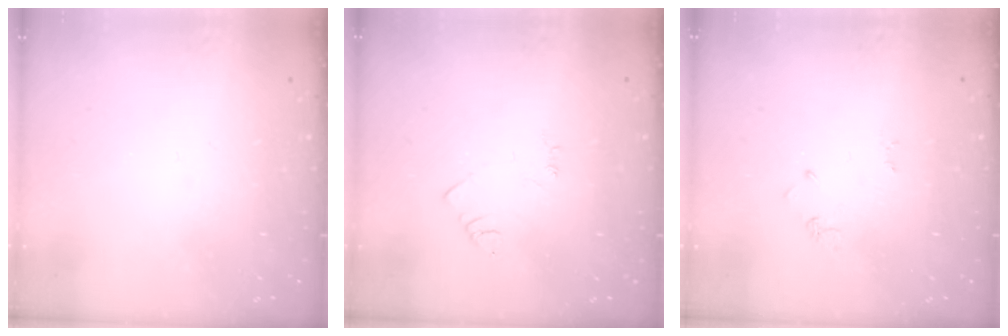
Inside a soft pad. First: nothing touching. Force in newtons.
{"total": 2.7, "press": 2.7, "slide": 0.4}
{"total": 2.6, "press": 2.6, "slide": 0.4}